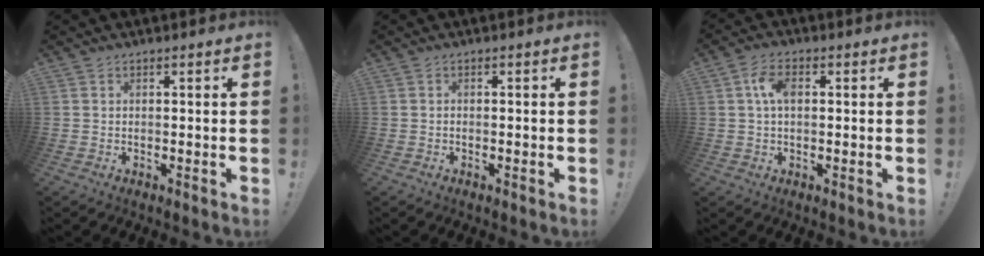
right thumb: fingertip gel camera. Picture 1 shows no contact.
{"total": 0.7, "force": [-0.6, -0.1, 0.4], "torque": [-0.005, -0.001, -0.011]}
{"total": 5.9, "force": [1.0, 3.5, 4.7], "torque": [-0.083, 0.011, 0.018]}